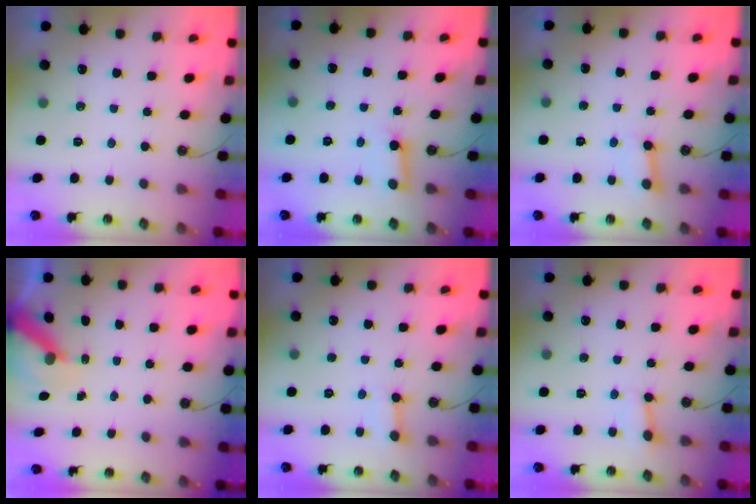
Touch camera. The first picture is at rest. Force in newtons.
{"total": 5.0, "press": 4.9, "slide": 0.6}
{"total": 3.0, "press": 3.0, "slide": 0.3}
{"total": 6.3, "press": 6.3, "slide": 0.7}
{"total": 3.9, "press": 3.9, "slide": 0.2}
{"total": 2.7, "press": 2.7, "slide": 0.4}